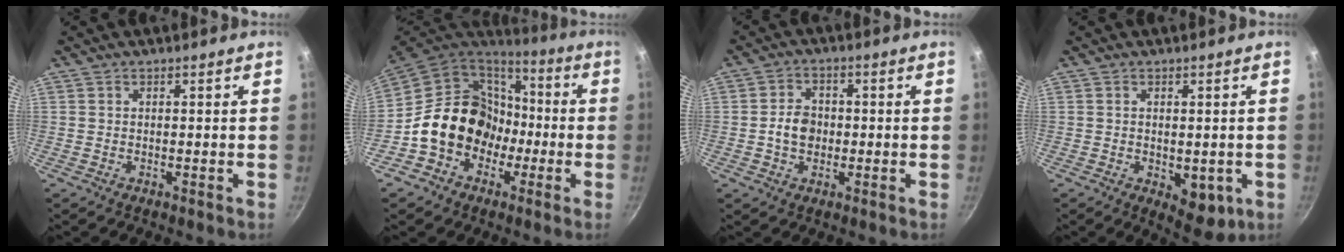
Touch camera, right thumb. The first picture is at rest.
{"total": 18.7, "force": [-3.7, 15.6, 9.5], "torque": [-0.123, 0.069, -0.059]}
{"total": 5.3, "force": [-0.6, 4.2, 3.2], "torque": [-0.036, 0.012, -0.015]}
{"total": 6.9, "force": [-1.4, 3.8, 5.5], "torque": [-0.059, -0.010, -0.010]}